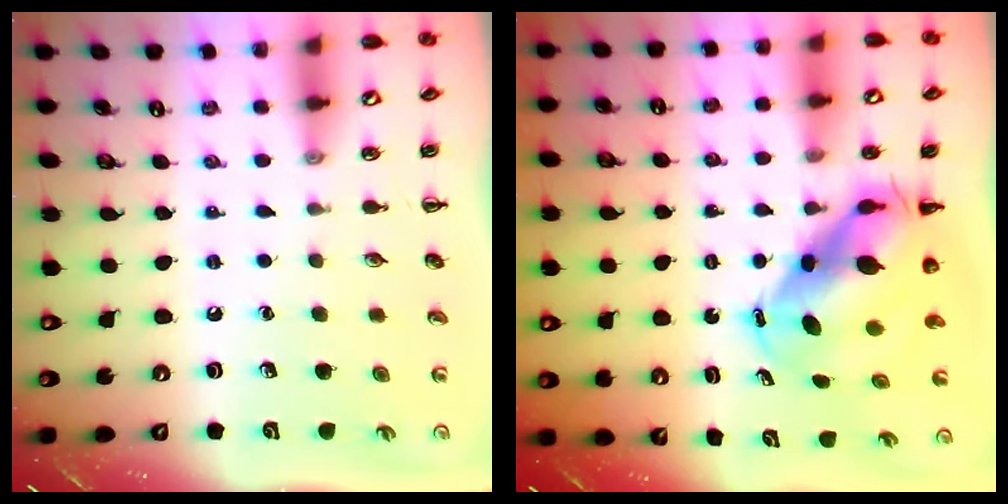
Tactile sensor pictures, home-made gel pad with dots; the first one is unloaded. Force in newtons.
{"total": 9.2, "press": 8.9, "slide": 2.2}